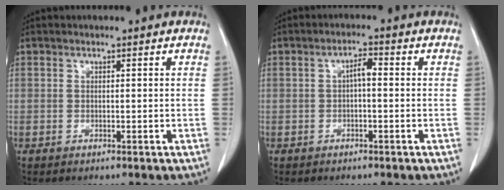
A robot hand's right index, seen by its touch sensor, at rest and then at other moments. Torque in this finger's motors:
{"motor_torque": [0.37, -0.02, 0.11, 0.06]}